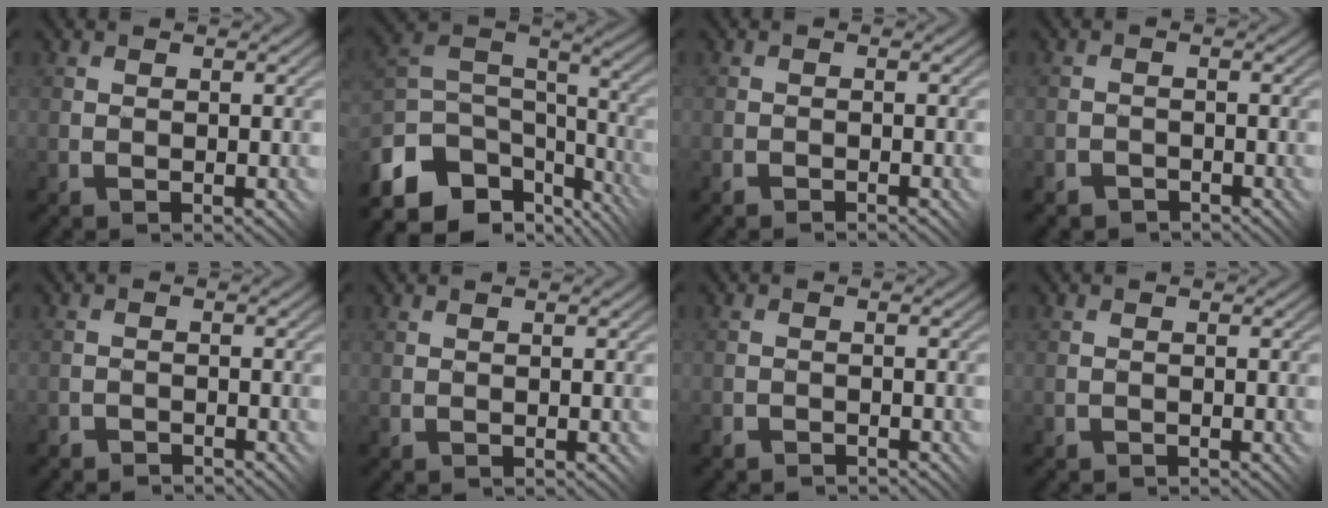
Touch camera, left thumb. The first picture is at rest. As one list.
[{"total": 13.7, "force": [-8.9, 7.7, 7.0], "torque": [-0.200, -0.019, -0.142]}, {"total": 1.0, "force": [-0.9, -0.2, -0.3], "torque": [0.008, 0.004, -0.023]}, {"total": 2.0, "force": [-1.7, 0.9, -0.4], "torque": [0.014, 0.010, -0.034]}, {"total": 1.5, "force": [-1.3, -0.3, -0.7], "torque": [0.020, 0.008, -0.031]}, {"total": 0.0}, {"total": 1.3, "force": [-1.1, -0.2, -0.6], "torque": [0.015, 0.005, -0.027]}, {"total": 0.6, "force": [-0.5, 0.1, -0.3], "torque": [0.007, -0.001, -0.012]}]